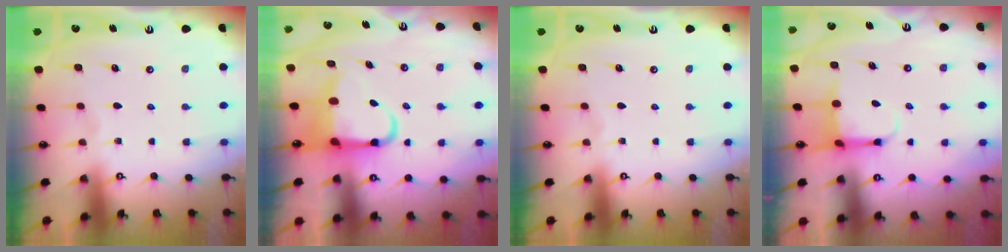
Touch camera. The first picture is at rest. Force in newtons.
{"total": 8.2, "press": 8.0, "slide": 1.8}
{"total": 0.0}
{"total": 5.2, "press": 5.1, "slide": 1.1}